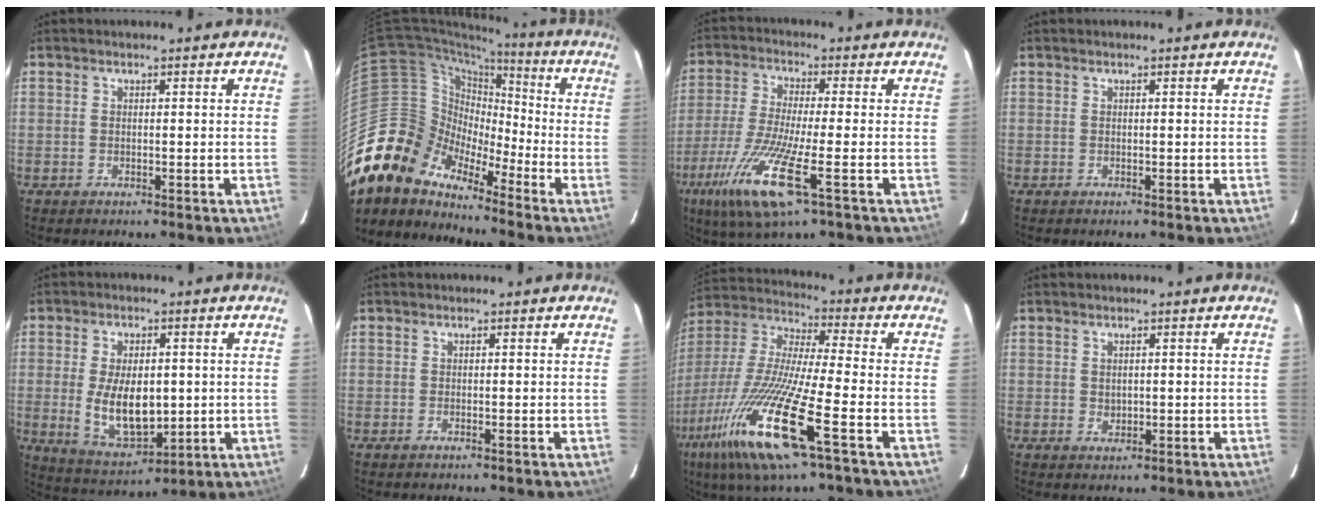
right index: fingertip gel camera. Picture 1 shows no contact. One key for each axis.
{"total": 13.2, "fx": -10.3, "fy": 7.7, "fz": 3.1, "tx": -0.065, "ty": 0.023, "tz": -0.211}
{"total": 14.1, "fx": -6.8, "fy": 1.3, "fz": 12.2, "tx": -0.266, "ty": -0.035, "tz": -0.134}
{"total": 0.0}
{"total": 11.6, "fx": -0.6, "fy": 6.2, "fz": 9.8, "tx": -0.194, "ty": -0.014, "tz": 0.009}
{"total": 0.6, "fx": -0.3, "fy": -0.4, "fz": -0.3, "tx": 0.005, "ty": 0.000, "tz": -0.008}
{"total": 21.1, "fx": -10.4, "fy": 1.4, "fz": 18.4, "tx": -0.373, "ty": -0.051, "tz": -0.204}
{"total": 1.4, "fx": 0.3, "fy": 1.2, "fz": 0.6, "tx": -0.007, "ty": 0.000, "tz": 0.010}